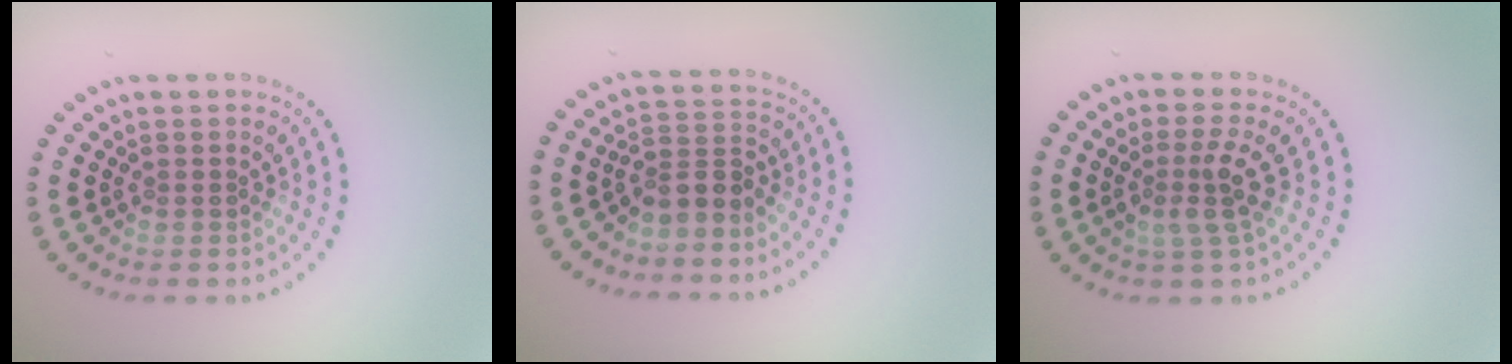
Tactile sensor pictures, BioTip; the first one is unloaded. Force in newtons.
{"total": 2.6, "press": 1.9, "slide": 1.7}
{"total": 2.9, "press": 2.2, "slide": 1.9}